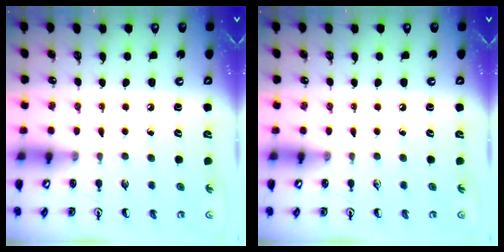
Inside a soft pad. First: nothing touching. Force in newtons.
{"total": 0.0}